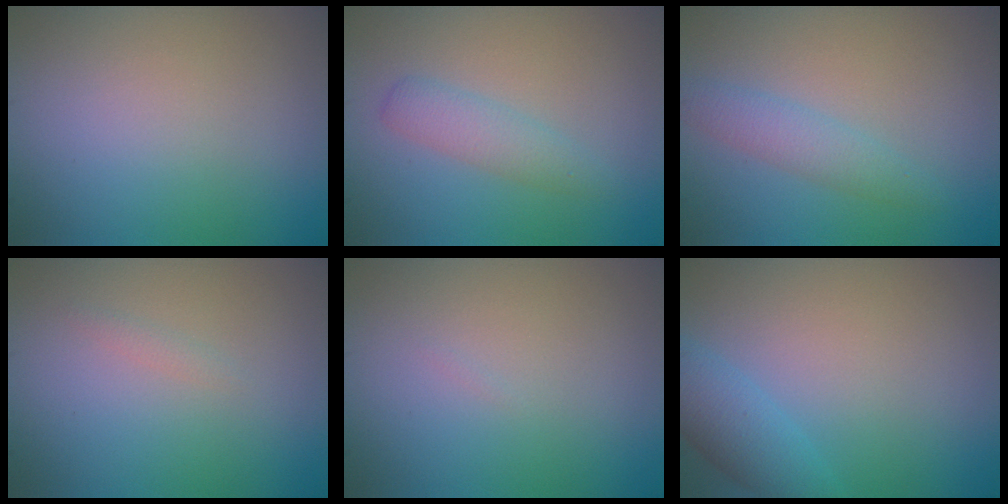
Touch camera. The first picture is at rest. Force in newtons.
{"total": 2.0, "press": 2.0, "slide": 0.1}
{"total": 2.1, "press": 2.1, "slide": 0.0}
{"total": 0.5, "press": 0.5, "slide": 0.0}
{"total": 0.0}
{"total": 3.0, "press": 3.0, "slide": 0.2}